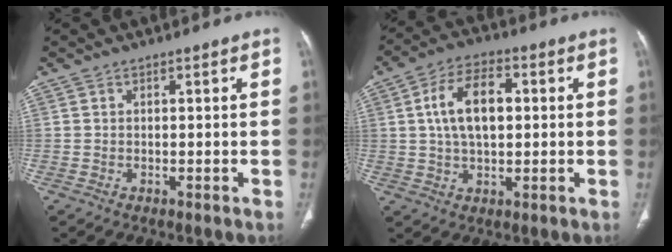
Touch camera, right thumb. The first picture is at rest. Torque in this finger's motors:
{"motor_torque": [-0.38, 1.03, 0.95, 0.58, 0.31]}